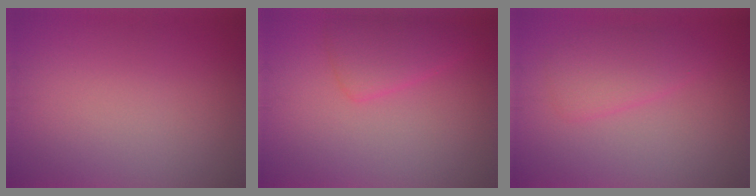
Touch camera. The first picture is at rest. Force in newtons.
{"total": 2.8, "press": 2.8, "slide": 0.2}
{"total": 2.6, "press": 2.6, "slide": 0.1}